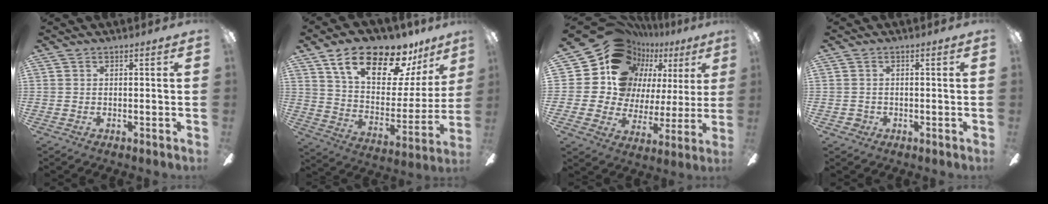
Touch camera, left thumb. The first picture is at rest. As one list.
[{"total": 22.2, "force": [15.1, 9.6, 13.1], "torque": [-0.213, -0.088, 0.259]}, {"total": 19.1, "force": [12.3, 13.0, 6.7], "torque": [-0.129, -0.080, 0.247]}, {"total": 1.6, "force": [-0.5, 1.4, 0.4], "torque": [-0.008, 0.006, -0.012]}]